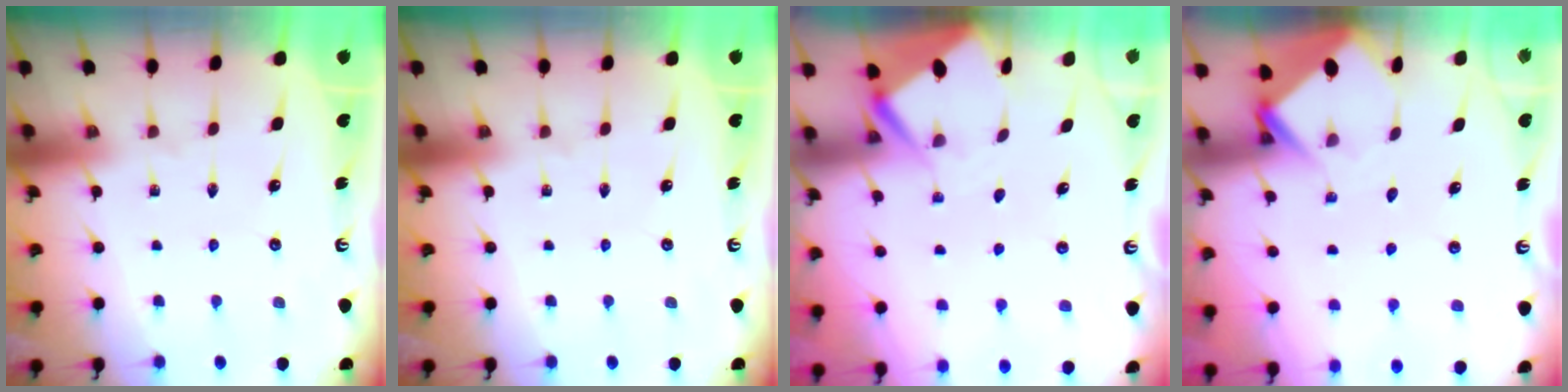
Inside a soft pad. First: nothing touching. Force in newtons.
{"total": 0.0}
{"total": 3.7, "press": 3.7, "slide": 0.4}
{"total": 3.8, "press": 3.7, "slide": 0.3}